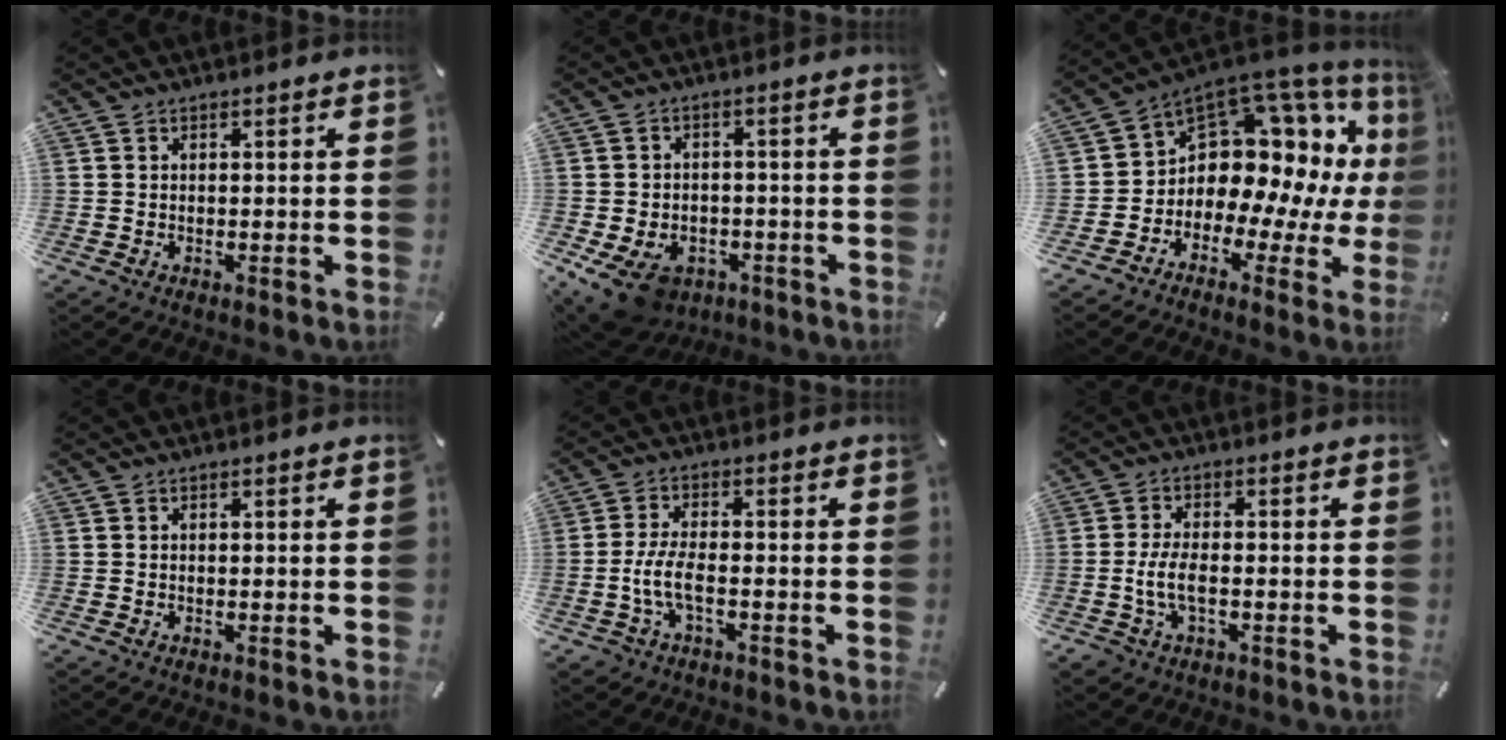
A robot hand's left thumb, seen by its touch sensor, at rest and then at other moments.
{"total": 10.4, "force": [-5.8, 7.1, 5.0], "torque": [-0.103, 0.041, -0.101]}
{"total": 11.3, "force": [3.3, 8.8, 6.3], "torque": [-0.109, -0.067, 0.055]}
{"total": 0.0}
{"total": 6.3, "force": [-2.0, 2.9, 5.2], "torque": [-0.113, 0.001, -0.038]}
{"total": 5.8, "force": [-1.5, 2.8, 4.8], "torque": [-0.108, 0.001, -0.031]}